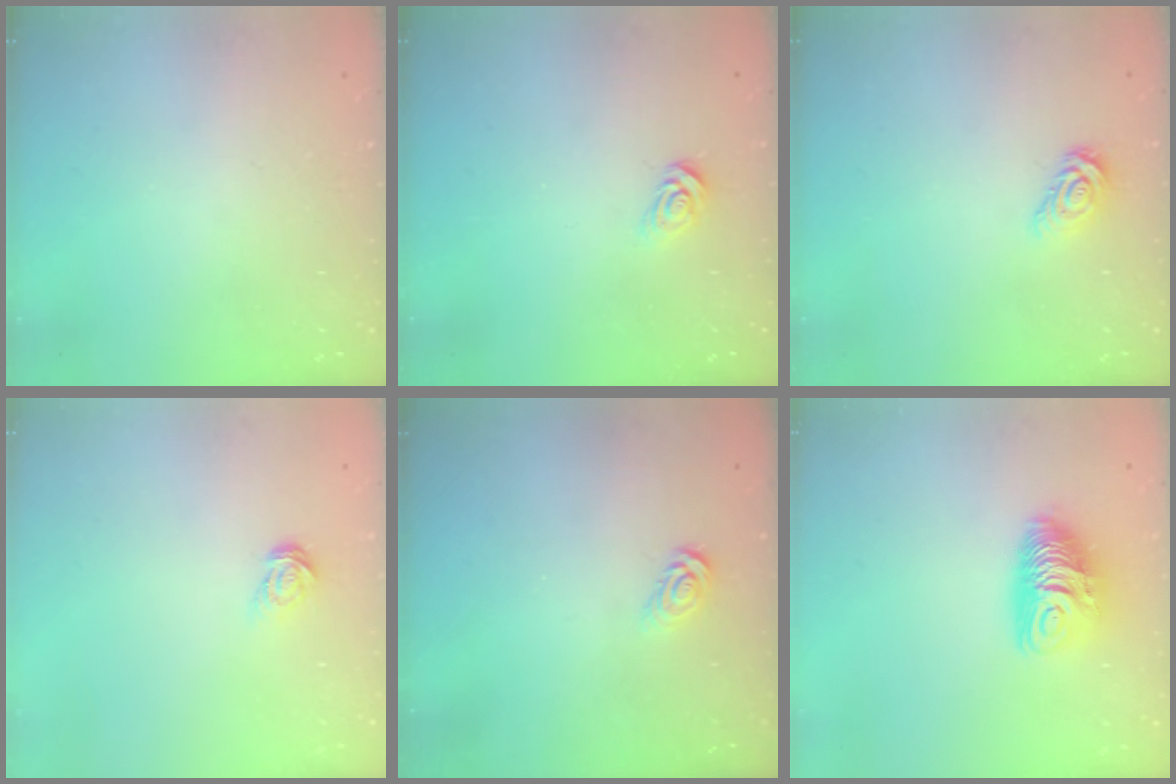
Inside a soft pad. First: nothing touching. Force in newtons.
{"total": 4.2, "press": 4.2, "slide": 0.4}
{"total": 5.1, "press": 5.1, "slide": 0.3}
{"total": 4.2, "press": 4.1, "slide": 0.4}
{"total": 3.5, "press": 3.5, "slide": 0.2}
{"total": 11.0, "press": 11.0, "slide": 0.8}